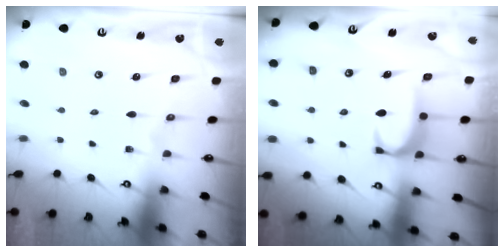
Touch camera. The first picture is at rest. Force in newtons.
{"total": 1.8, "press": 1.7, "slide": 0.4}